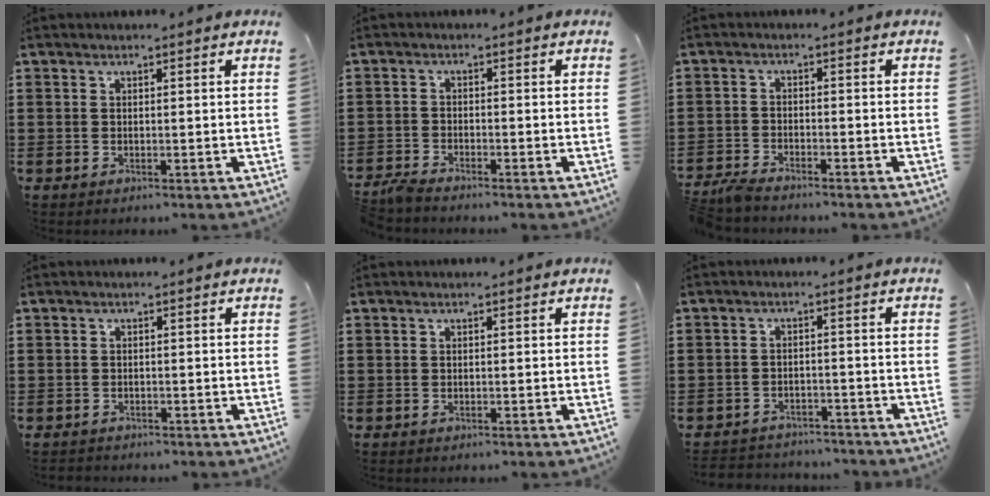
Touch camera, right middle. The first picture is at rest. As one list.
[{"total": 2.2, "force": [-2.1, 0.1, 0.6], "torque": [-0.020, 0.001, -0.045]}, {"total": 2.7, "force": [-2.6, 0.2, 0.6], "torque": [-0.028, 0.000, -0.058]}, {"total": 1.2, "force": [-1.0, 0.6, -0.2], "torque": [0.003, 0.006, -0.025]}, {"total": 0.0}, {"total": 3.2, "force": [-3.1, 0.7, -0.4], "torque": [-0.001, 0.001, -0.069]}]